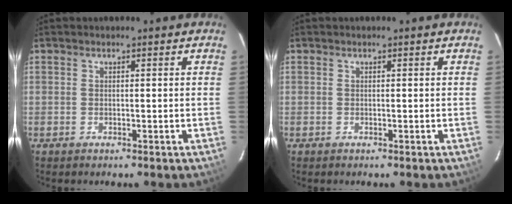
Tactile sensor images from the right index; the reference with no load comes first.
{"total": 0.0}